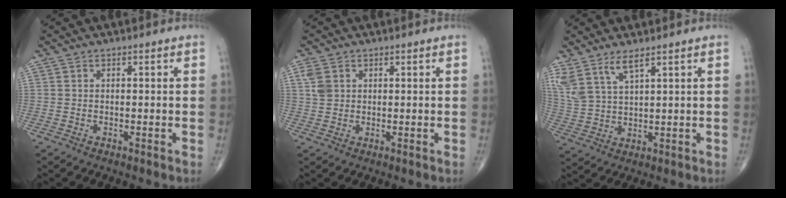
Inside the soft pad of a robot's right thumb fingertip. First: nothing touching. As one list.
[{"total": 3.3, "force": [1.1, 2.5, 1.8], "torque": [-0.036, 0.001, 0.027]}, {"total": 7.4, "force": [5.1, 2.1, 4.9], "torque": [-0.117, -0.019, 0.118]}]